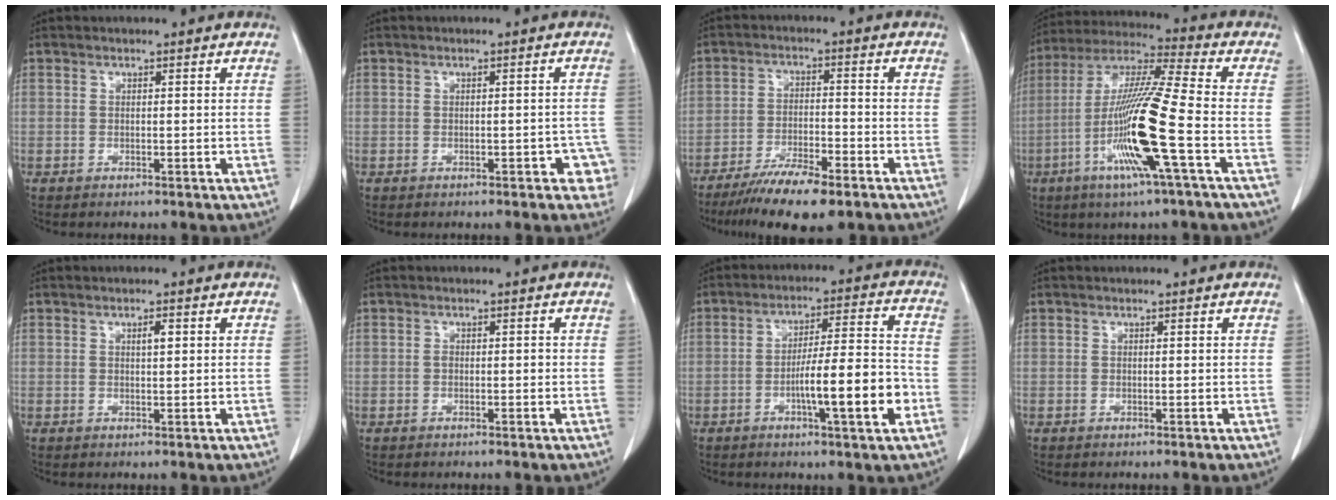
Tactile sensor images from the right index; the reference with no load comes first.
{"total": 3.7, "force": [-1.5, 1.6, 3.0], "torque": [-0.019, 0.009, -0.014]}
{"total": 10.0, "force": [-7.5, 1.6, 6.6], "torque": [-0.108, -0.022, -0.127]}
{"total": 16.6, "force": [-5.1, -0.7, 15.8], "torque": [-0.316, -0.015, -0.106]}
{"total": 1.4, "force": [0.5, 0.3, 1.2], "torque": [-0.020, 0.001, 0.007]}
{"total": 1.0, "force": [-0.2, 0.5, 0.8], "torque": [-0.012, 0.002, -0.002]}
{"total": 11.6, "force": [-3.8, 0.6, 11.0], "torque": [-0.174, 0.004, -0.060]}
{"total": 0.0}